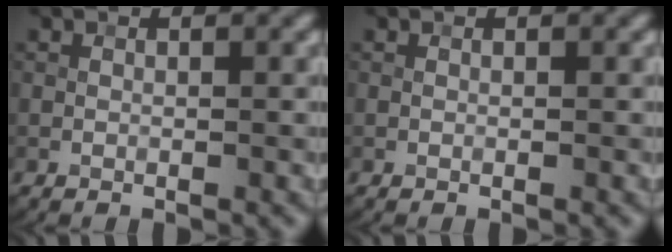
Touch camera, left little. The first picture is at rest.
{"total": 0.0}